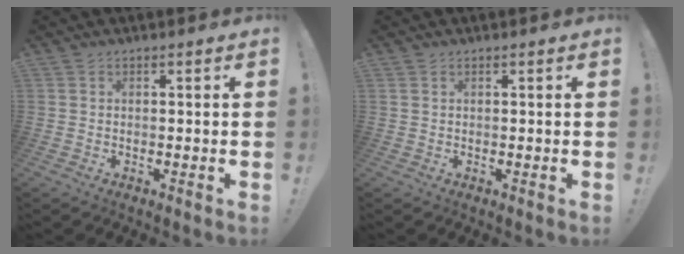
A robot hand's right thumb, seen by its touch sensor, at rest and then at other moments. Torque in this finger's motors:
{"motor_torque": [-0.13, 0.00, 0.15, -0.07, 0.04]}